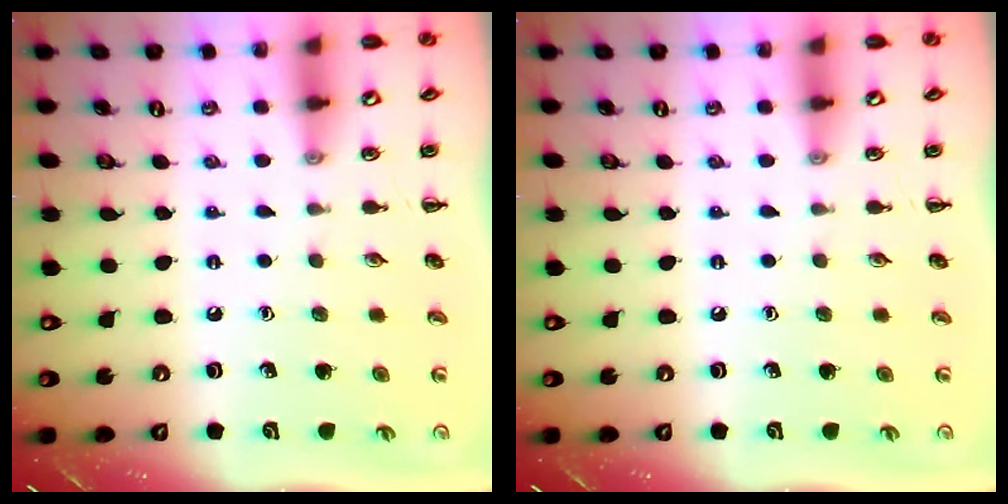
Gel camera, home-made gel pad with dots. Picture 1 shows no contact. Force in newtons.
{"total": 0.0}